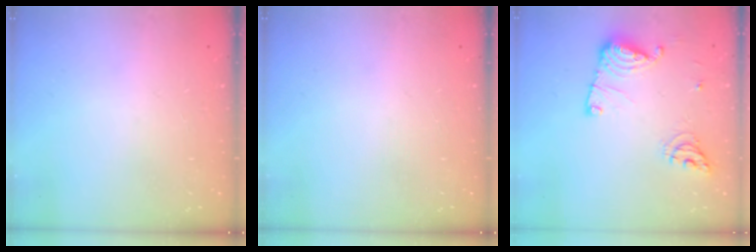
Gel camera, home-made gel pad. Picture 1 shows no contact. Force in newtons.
{"total": 0.0}
{"total": 13.5, "press": 13.4, "slide": 1.2}